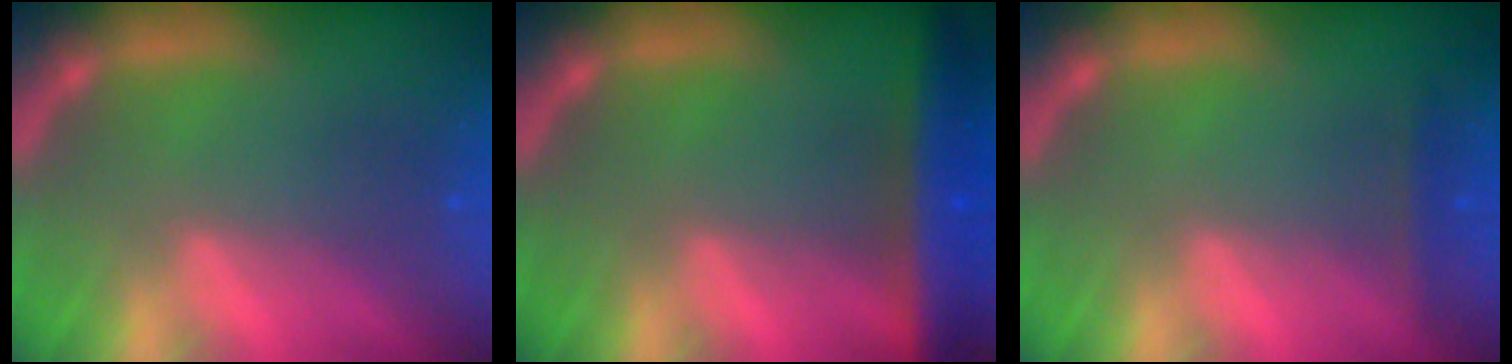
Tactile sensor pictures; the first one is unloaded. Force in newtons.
{"total": 6.5}
{"total": 1.4}